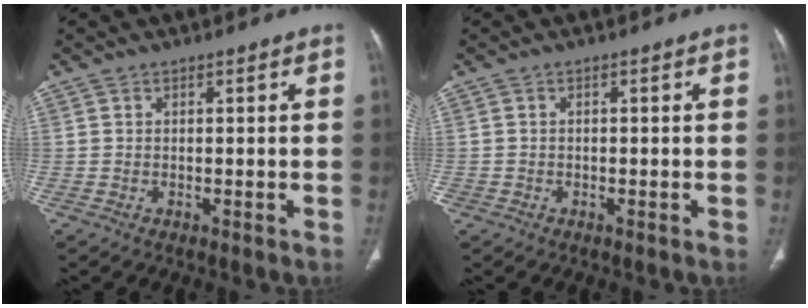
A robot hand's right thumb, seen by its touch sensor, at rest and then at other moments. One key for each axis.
{"total": 0.7, "fx": -0.3, "fy": 0.6, "fz": 0.1, "tx": 0.004, "ty": 0.004, "tz": -0.008}